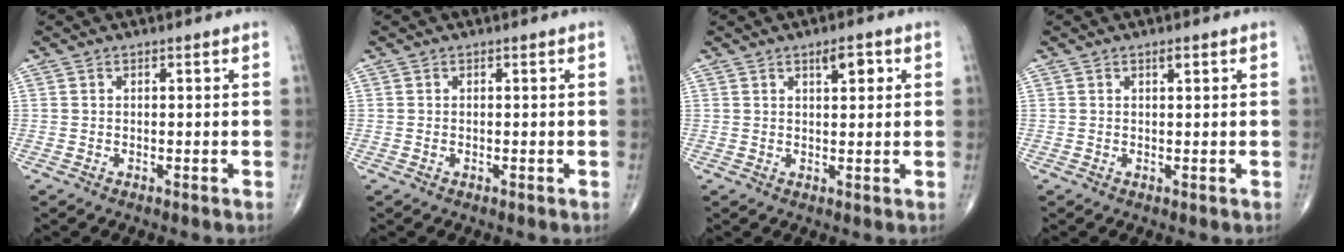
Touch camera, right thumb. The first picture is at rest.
{"total": 0.0}
{"total": 3.6, "force": [1.6, 1.4, 2.8], "torque": [-0.031, -0.004, 0.022]}
{"total": 1.1, "force": [0.6, 0.3, 0.8], "torque": [-0.008, 0.000, 0.009]}